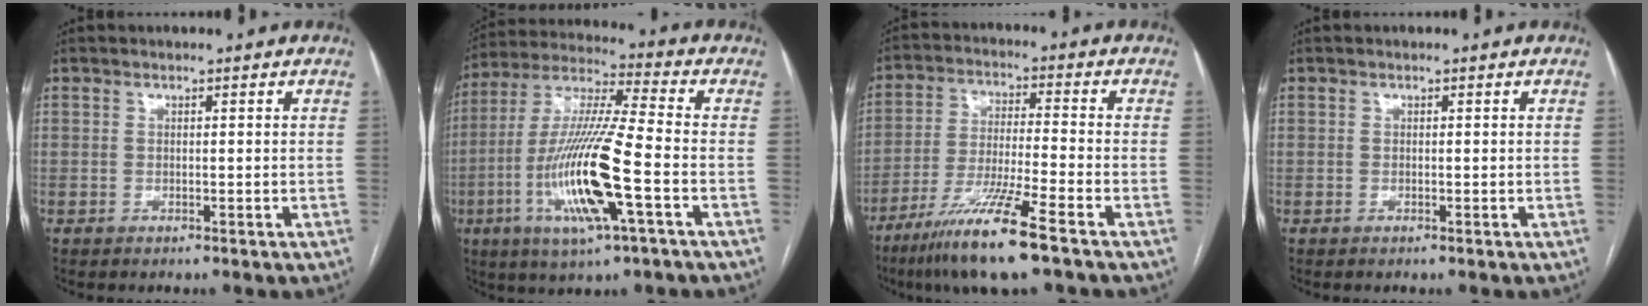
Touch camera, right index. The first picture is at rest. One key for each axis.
{"total": 17.4, "fx": -5.3, "fy": 1.1, "fz": 16.5, "tx": -0.341, "ty": -0.015, "tz": -0.099}
{"total": 12.4, "fx": -8.0, "fy": -0.4, "fz": 9.4, "tx": -0.188, "ty": -0.035, "tz": -0.148}
{"total": 0.0}